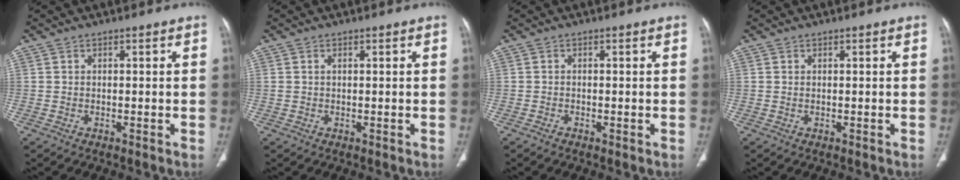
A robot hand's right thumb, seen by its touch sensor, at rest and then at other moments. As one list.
[{"total": 0.8, "force": [0.3, 0.4, 0.6], "torque": [-0.016, 0.007, 0.008]}, {"total": 0.6, "force": [-0.3, 0.3, 0.5], "torque": [-0.008, -0.001, -0.007]}, {"total": 0.0}]